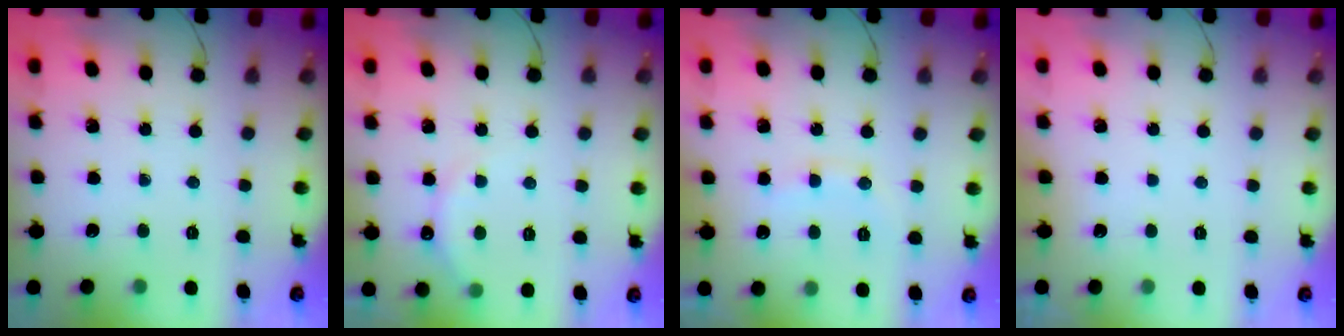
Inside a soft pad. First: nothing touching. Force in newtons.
{"total": 6.2, "press": 6.1, "slide": 1.2}
{"total": 7.9, "press": 7.9, "slide": 1.0}
{"total": 2.9, "press": 2.9, "slide": 0.1}